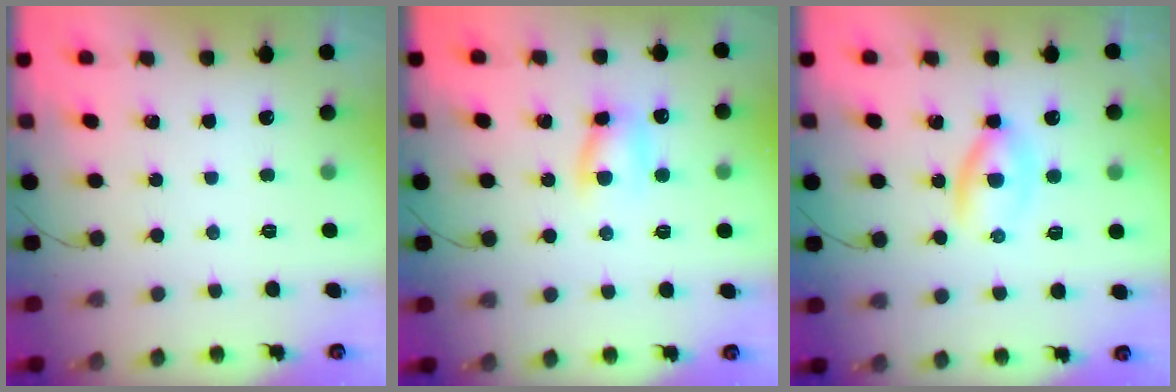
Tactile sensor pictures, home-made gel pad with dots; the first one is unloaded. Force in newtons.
{"total": 6.6, "press": 6.6, "slide": 0.7}
{"total": 3.6, "press": 3.5, "slide": 0.7}